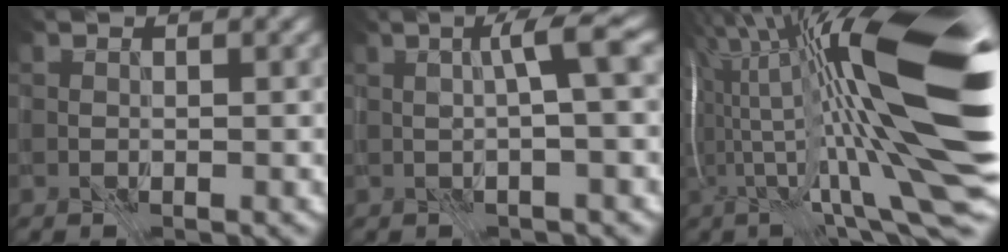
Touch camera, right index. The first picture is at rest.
{"total": 2.8, "force": [0.3, -0.3, 2.7], "torque": [-0.044, 0.015, 0.003]}
{"total": 20.8, "force": [1.5, 3.8, 20.4], "torque": [-0.325, 0.036, 0.028]}